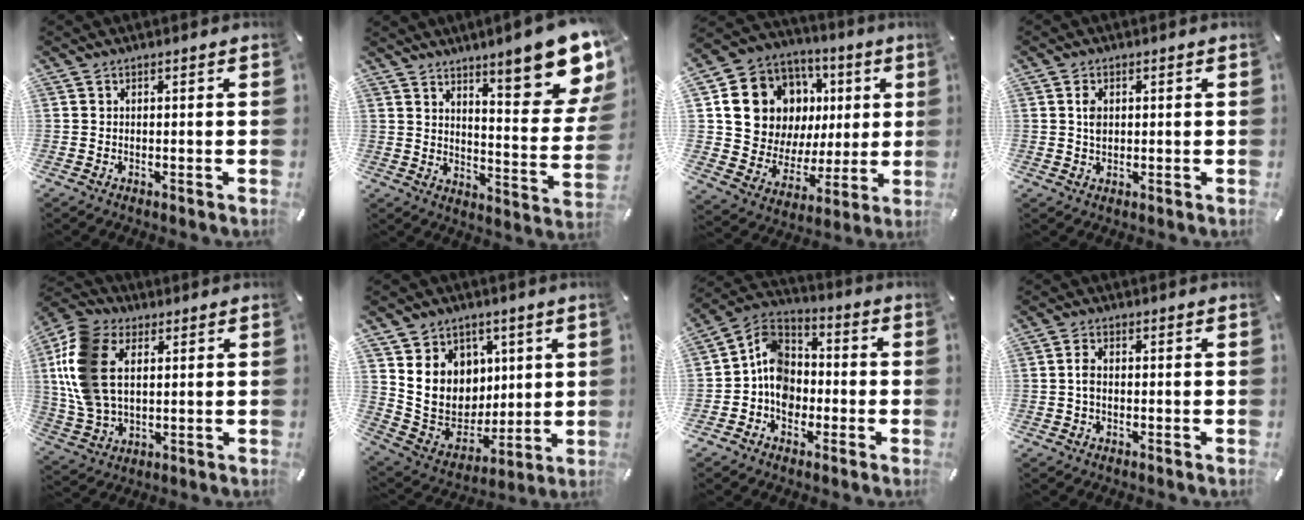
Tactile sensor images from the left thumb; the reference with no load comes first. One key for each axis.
{"total": 16.9, "fx": 11.6, "fy": 4.4, "fz": 11.4, "tx": -0.148, "ty": -0.097, "tz": 0.189}
{"total": 15.3, "fx": 5.7, "fy": 12.9, "fz": 6.0, "tx": -0.101, "ty": -0.036, "tz": 0.124}
{"total": 2.7, "fx": 0.6, "fy": 1.9, "fz": 1.9, "tx": -0.034, "ty": 0.003, "tz": 0.008}
{"total": 16.1, "fx": 3.4, "fy": 11.4, "fz": 10.8, "tx": -0.267, "ty": 0.007, "tz": 0.062}
{"total": 12.4, "fx": 3.3, "fy": 11.6, "fz": 2.8, "tx": -0.047, "ty": -0.035, "tz": 0.078}
{"total": 10.2, "fx": -3.1, "fy": 8.5, "fz": 4.7, "tx": -0.107, "ty": 0.031, "tz": -0.058}
{"total": 2.4, "fx": -0.1, "fy": 1.5, "fz": 2.0, "tx": -0.039, "ty": 0.003, "tz": -0.003}